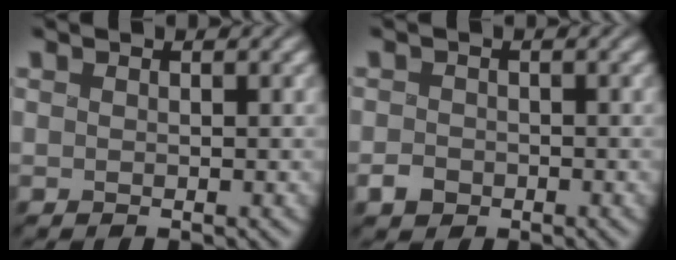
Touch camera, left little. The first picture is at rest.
{"total": 1.6, "force": [-1.0, 1.1, 0.4], "torque": [-0.001, -0.006, -0.024]}